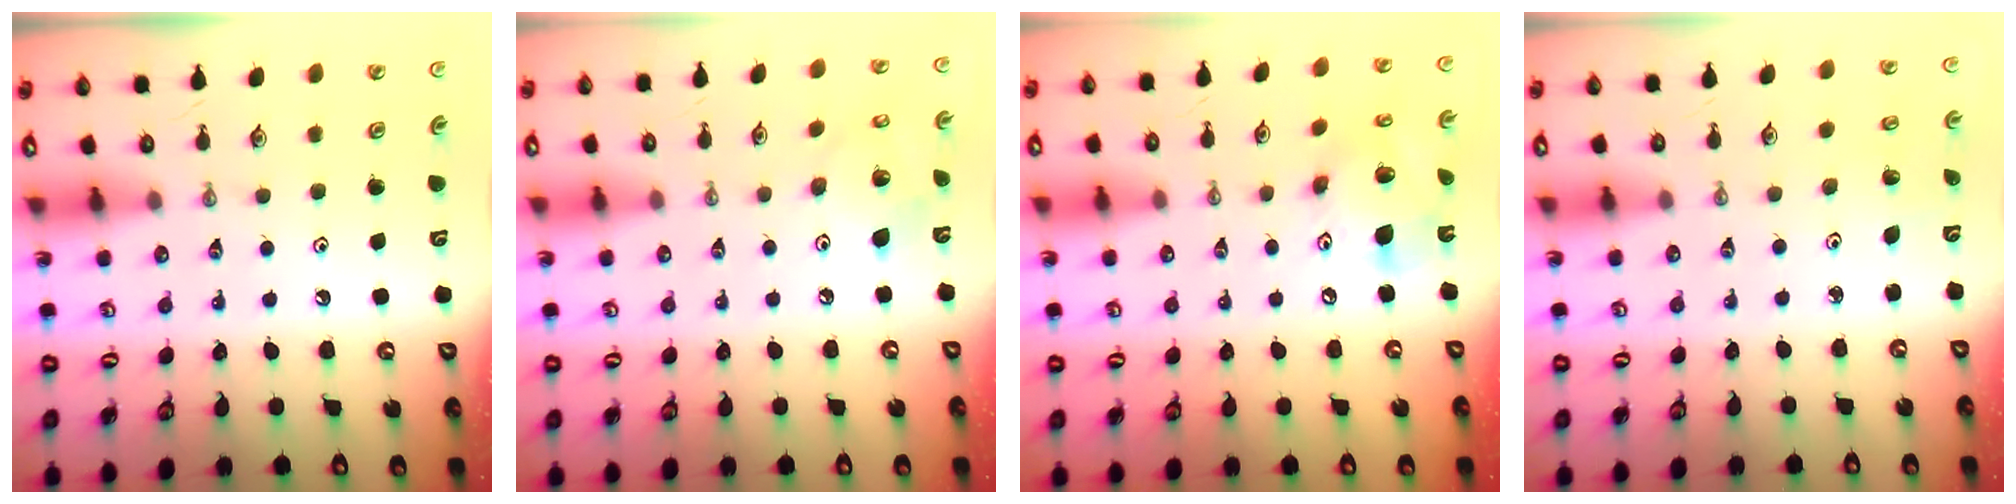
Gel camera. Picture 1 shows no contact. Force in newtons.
{"total": 11.3, "press": 11.0, "slide": 2.2}
{"total": 17.9, "press": 17.6, "slide": 3.4}
{"total": 1.1, "press": 1.1, "slide": 0.1}